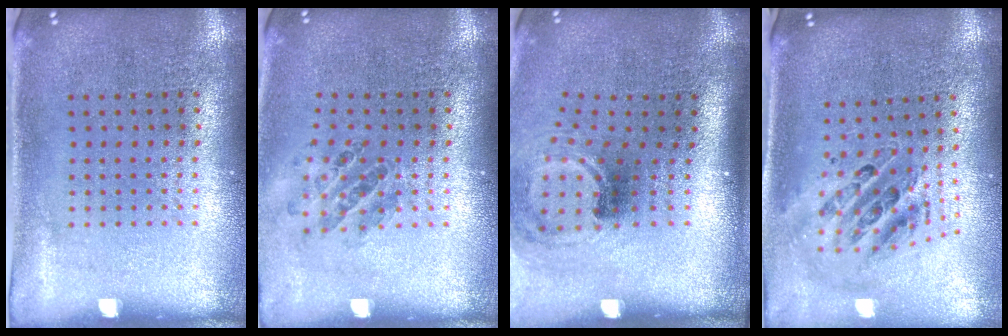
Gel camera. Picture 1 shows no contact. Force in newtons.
{"total": 0.8, "press": 0.8, "slide": 0.1}
{"total": 1.9, "press": 1.2, "slide": 1.4}
{"total": 1.4, "press": 1.2, "slide": 0.6}